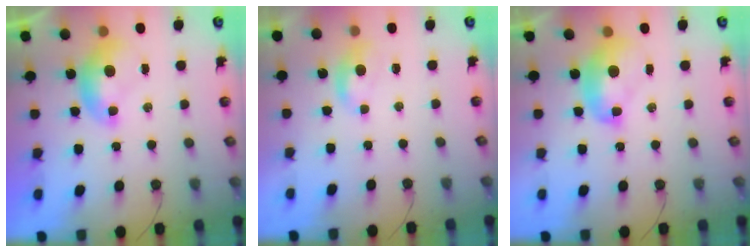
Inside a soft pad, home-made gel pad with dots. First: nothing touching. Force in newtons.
{"total": 0.9, "press": 0.8, "slide": 0.4}
{"total": 2.6, "press": 2.6, "slide": 0.3}